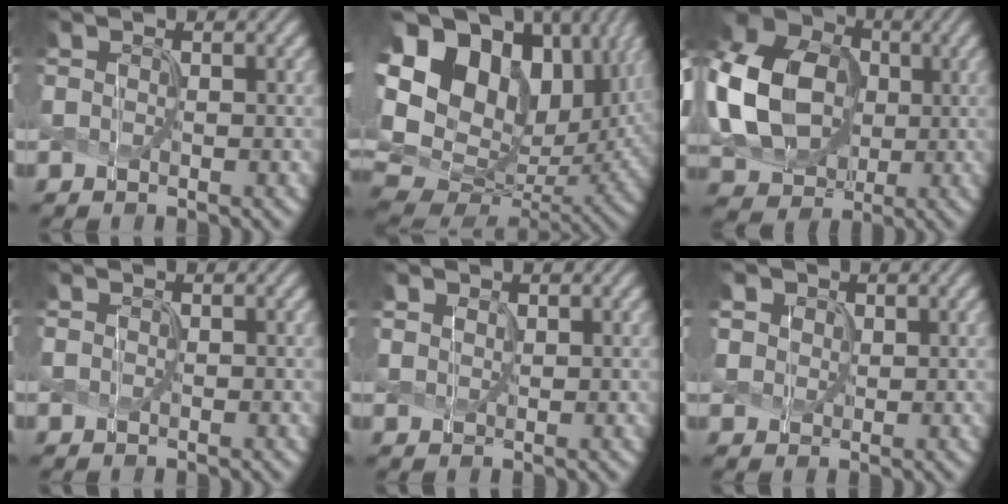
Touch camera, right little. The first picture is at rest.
{"total": 20.2, "force": [7.1, 14.1, 12.6], "torque": [-0.257, 0.038, 0.153]}
{"total": 13.5, "force": [0.3, 10.6, 8.4], "torque": [-0.197, 0.007, 0.000]}
{"total": 0.0}
{"total": 0.9, "force": [0.7, 0.4, 0.1], "torque": [-0.004, 0.001, 0.017]}
{"total": 2.7, "force": [1.5, 2.0, 1.0], "torque": [-0.036, 0.007, 0.029]}